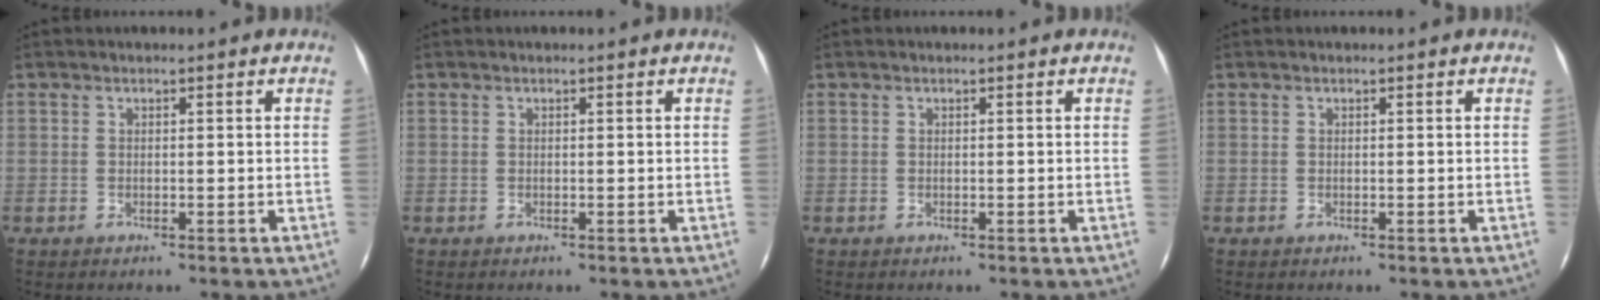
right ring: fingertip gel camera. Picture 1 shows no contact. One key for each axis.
{"total": 0.0}
{"total": 0.0}
{"total": 0.0}